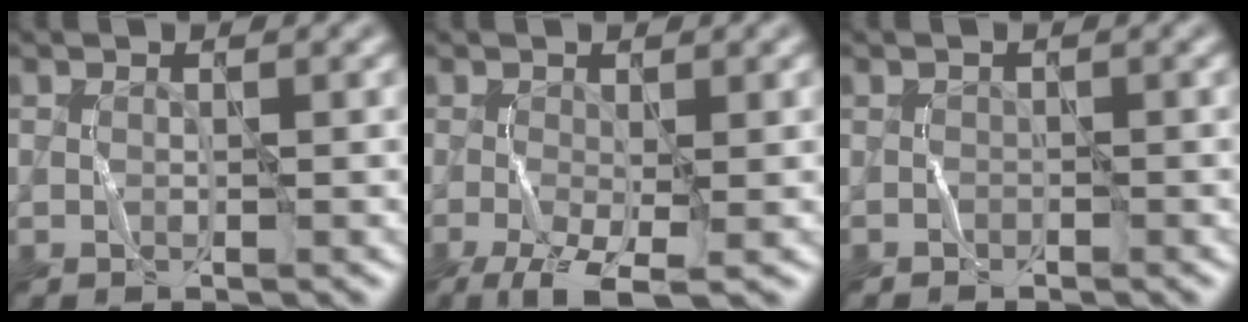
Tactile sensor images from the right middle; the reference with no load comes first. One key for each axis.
{"total": 5.2, "fx": -2.4, "fy": 1.5, "fz": 4.4, "tx": -0.097, "ty": -0.009, "tz": -0.039}
{"total": 0.6, "fx": -0.5, "fy": 0.0, "fz": -0.3, "tx": 0.004, "ty": 0.001, "tz": -0.005}